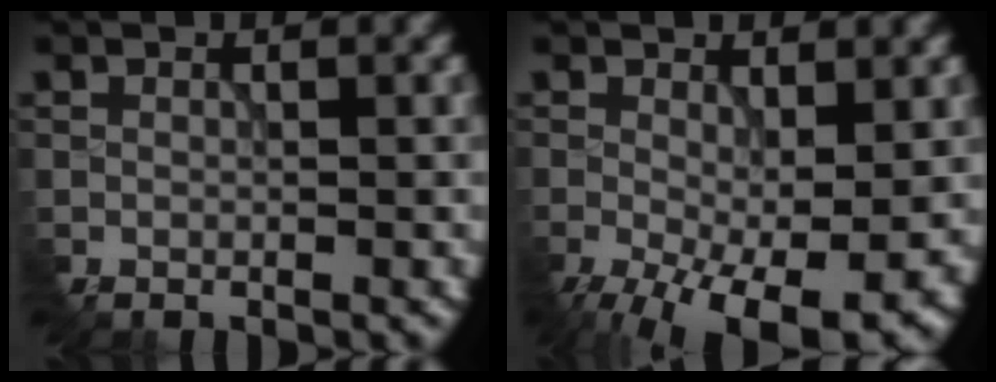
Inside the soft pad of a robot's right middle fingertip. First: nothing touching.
{"total": 11.0, "force": [-3.9, 5.5, 8.8], "torque": [-0.163, -0.037, -0.042]}